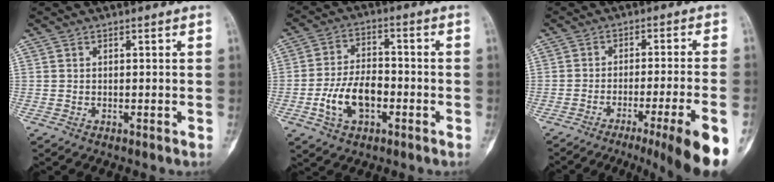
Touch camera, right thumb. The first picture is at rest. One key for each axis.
{"total": 10.1, "fx": -3.2, "fy": 5.9, "fz": 7.6, "tx": -0.134, "ty": 0.025, "tz": -0.058}
{"total": 15.5, "fx": -8.8, "fy": 0.4, "fz": 12.7, "tx": -0.143, "ty": 0.023, "tz": -0.128}